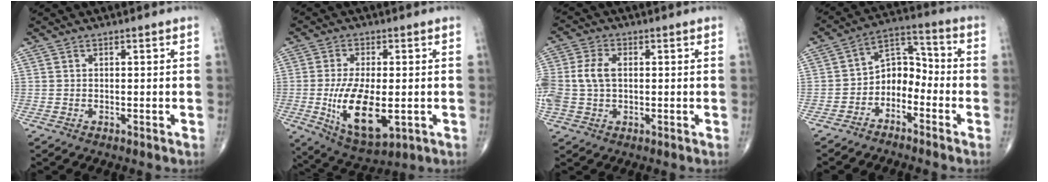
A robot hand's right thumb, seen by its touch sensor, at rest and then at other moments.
{"total": 13.4, "force": [-2.4, 6.0, 11.7], "torque": [-0.206, -0.018, -0.028]}
{"total": 8.2, "force": [0.3, 5.5, 6.1], "torque": [-0.151, 0.017, 0.008]}
{"total": 7.7, "force": [-3.8, 5.3, 4.1], "torque": [-0.041, 0.064, -0.082]}